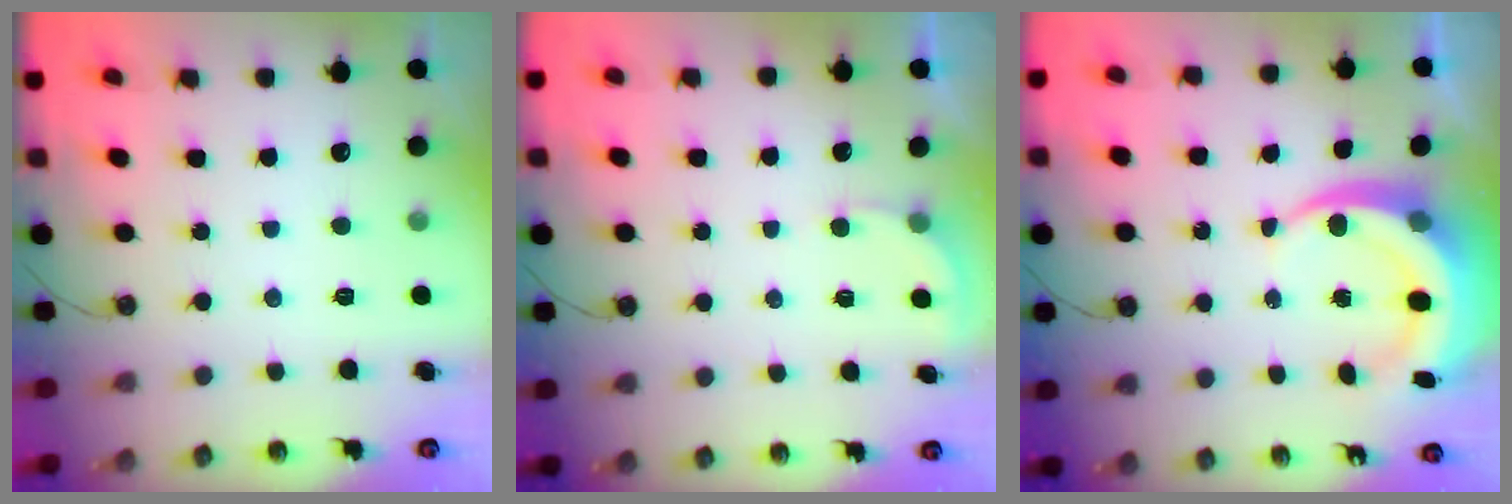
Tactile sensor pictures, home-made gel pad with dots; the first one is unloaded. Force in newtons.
{"total": 2.6, "press": 2.6, "slide": 0.1}
{"total": 10.1, "press": 10.0, "slide": 1.4}